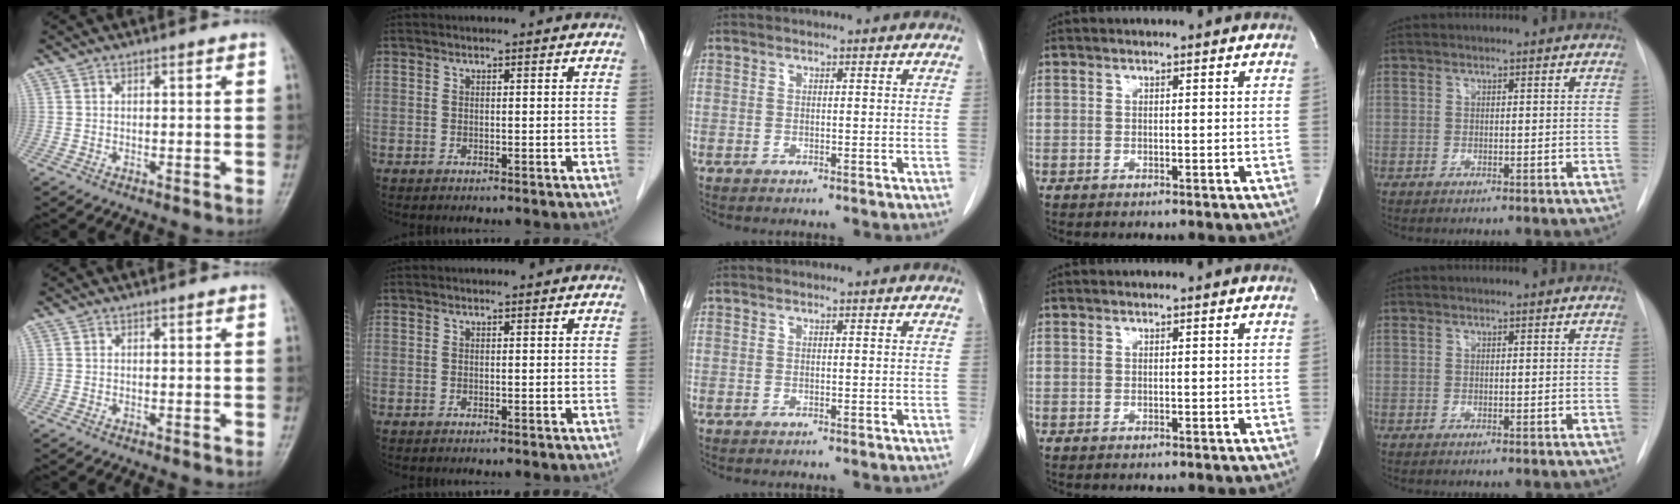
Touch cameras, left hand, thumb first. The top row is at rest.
{}